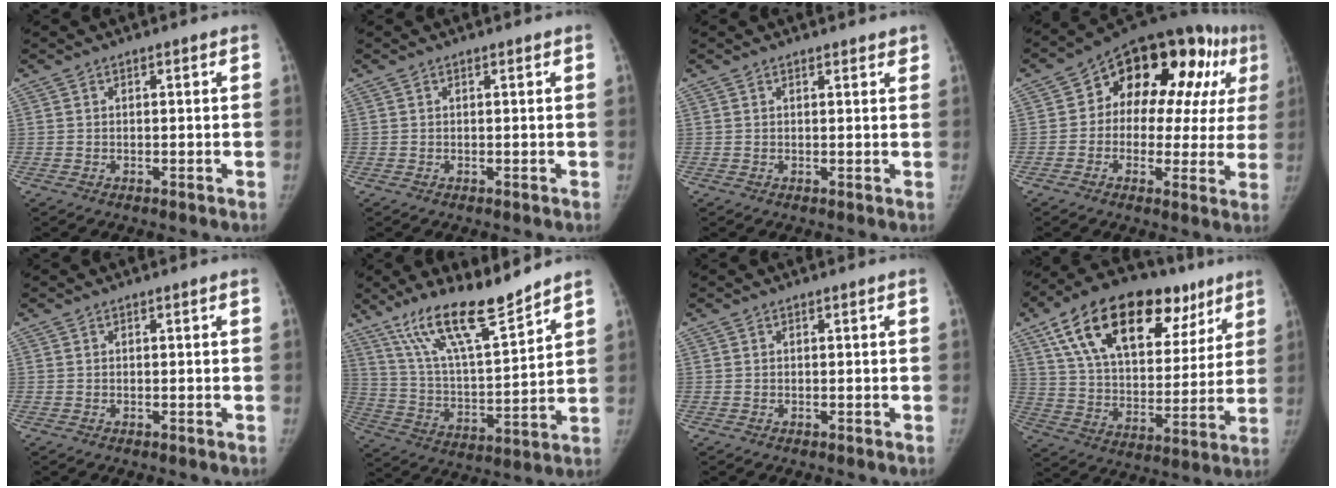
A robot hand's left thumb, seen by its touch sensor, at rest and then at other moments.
{"total": 0.0}
{"total": 2.2, "force": [1.9, 0.7, 0.9], "torque": [0.004, -0.003, 0.021]}
{"total": 23.4, "force": [6.9, 13.5, 17.8], "torque": [-0.195, 0.043, 0.093]}
{"total": 0.0}
{"total": 16.8, "force": [13.0, 2.9, 10.1], "torque": [-0.162, -0.075, 0.243]}
{"total": 0.0}
{"total": 28.2, "force": [14.9, 15.4, 18.3], "torque": [-0.262, 0.003, 0.248]}